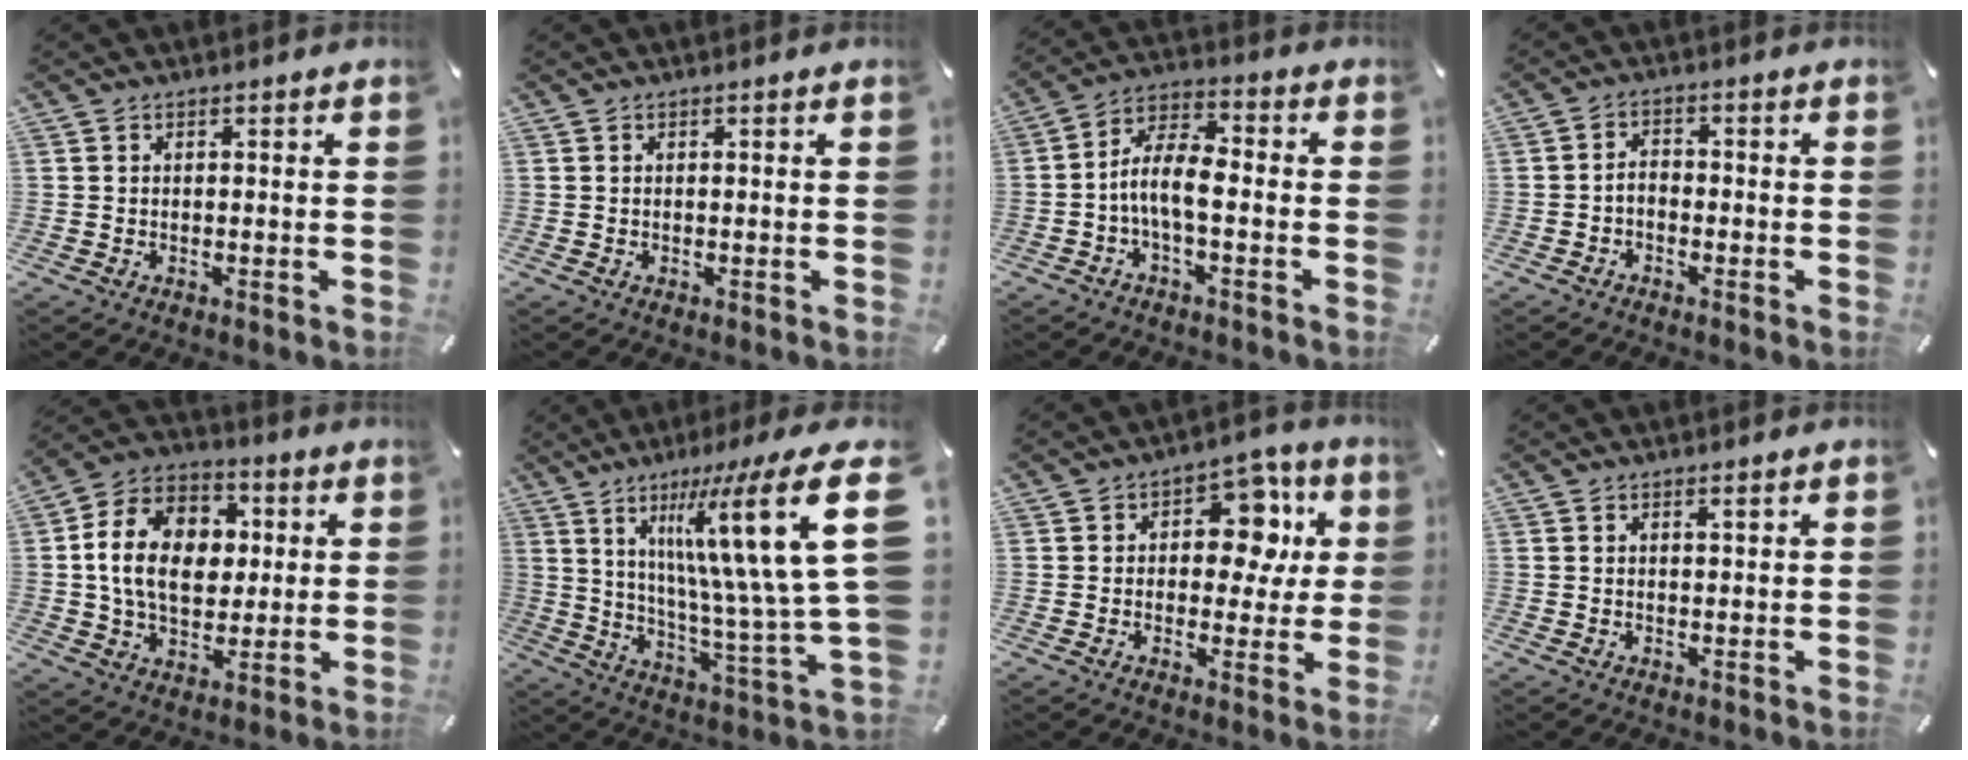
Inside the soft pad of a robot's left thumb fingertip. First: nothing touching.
{"total": 0.0}
{"total": 8.4, "force": [-2.7, 3.8, 7.0], "torque": [-0.145, 0.009, -0.051]}
{"total": 2.6, "force": [-1.6, 1.5, 1.4], "torque": [-0.034, 0.008, -0.034]}
{"total": 15.7, "force": [1.3, 11.9, 10.1], "torque": [-0.206, 0.011, 0.023]}
{"total": 28.3, "force": [10.6, 6.8, 25.3], "torque": [-0.401, -0.065, 0.165]}
{"total": 12.9, "force": [3.8, 8.6, 8.9], "torque": [-0.104, -0.019, 0.060]}
{"total": 1.1, "force": [0.7, 0.3, 0.7], "torque": [-0.014, 0.000, 0.013]}